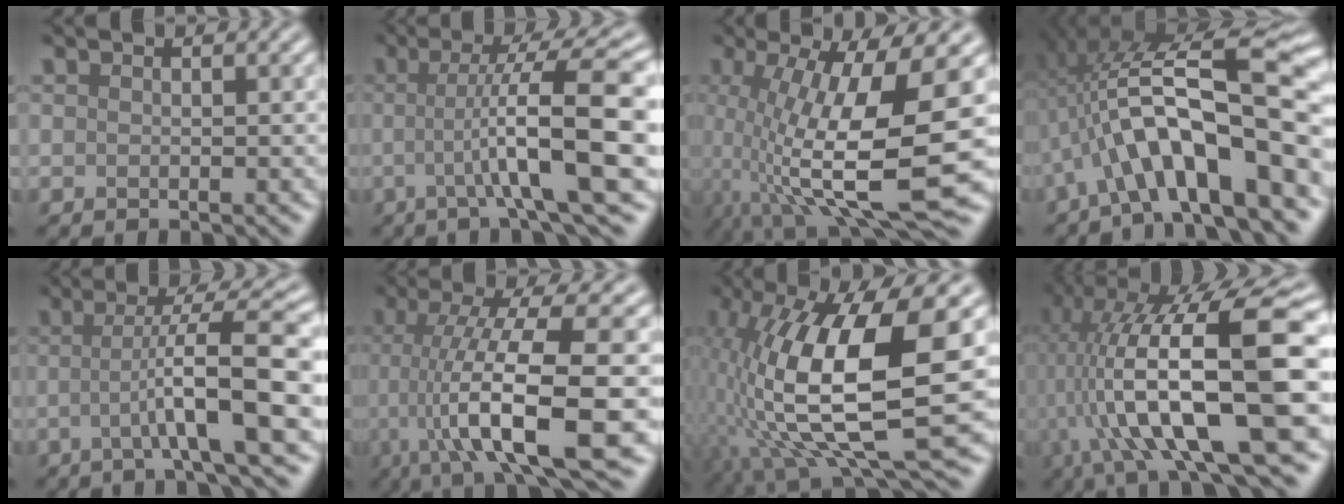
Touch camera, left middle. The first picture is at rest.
{"total": 10.4, "force": [-0.7, 1.6, 10.2], "torque": [-0.132, 0.015, -0.012]}
{"total": 12.5, "force": [-1.1, 3.5, 11.9], "torque": [-0.212, -0.016, -0.005]}
{"total": 11.4, "force": [-2.4, 3.3, 10.7], "torque": [-0.161, 0.031, -0.038]}
{"total": 8.0, "force": [-0.7, 1.2, 7.9], "torque": [-0.117, 0.016, -0.013]}
{"total": 12.0, "force": [-2.3, 2.6, 11.5], "torque": [-0.172, 0.006, -0.030]}
{"total": 14.3, "force": [-0.8, 4.7, 13.5], "torque": [-0.259, -0.002, -0.011]}
{"total": 16.5, "force": [-1.1, 4.9, 15.8], "torque": [-0.273, 0.036, -0.006]}